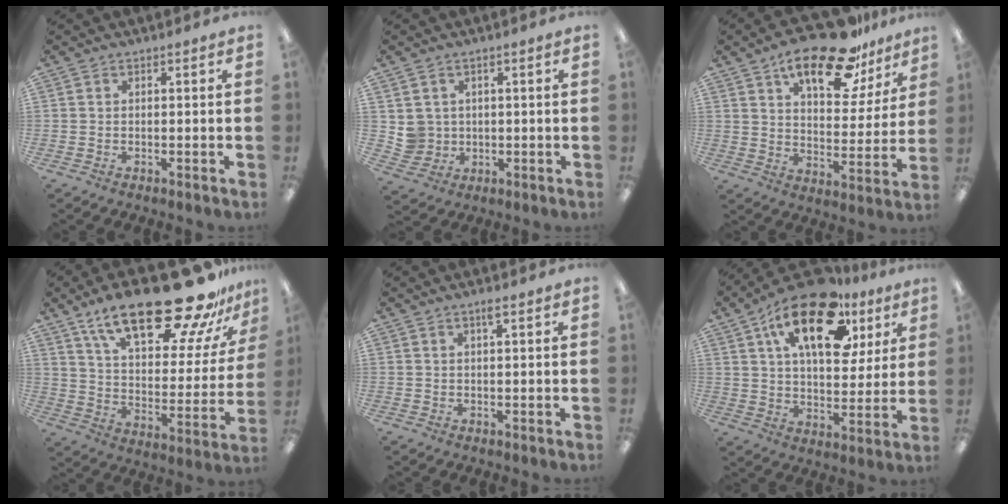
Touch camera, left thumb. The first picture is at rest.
{"total": 4.6, "force": [1.4, 4.4, 0.0], "torque": [-0.010, 0.002, 0.030]}
{"total": 19.8, "force": [13.8, 7.8, 11.9], "torque": [-0.180, -0.078, 0.228]}
{"total": 29.0, "force": [20.7, 9.9, 17.7], "torque": [-0.275, -0.130, 0.343]}
{"total": 2.0, "force": [1.3, 0.4, 1.5], "torque": [-0.016, -0.003, 0.018]}
{"total": 20.8, "force": [11.2, 9.9, 14.5], "torque": [-0.233, -0.042, 0.188]}